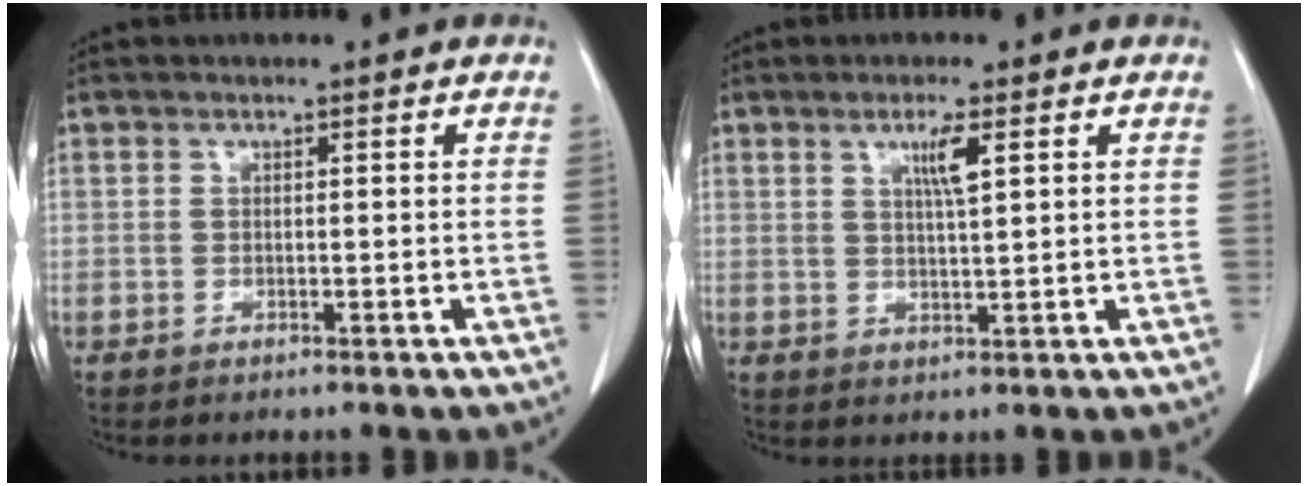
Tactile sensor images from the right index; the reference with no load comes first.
{"total": 3.7, "force": [1.6, 0.0, 3.3], "torque": [-0.059, -0.004, 0.029]}